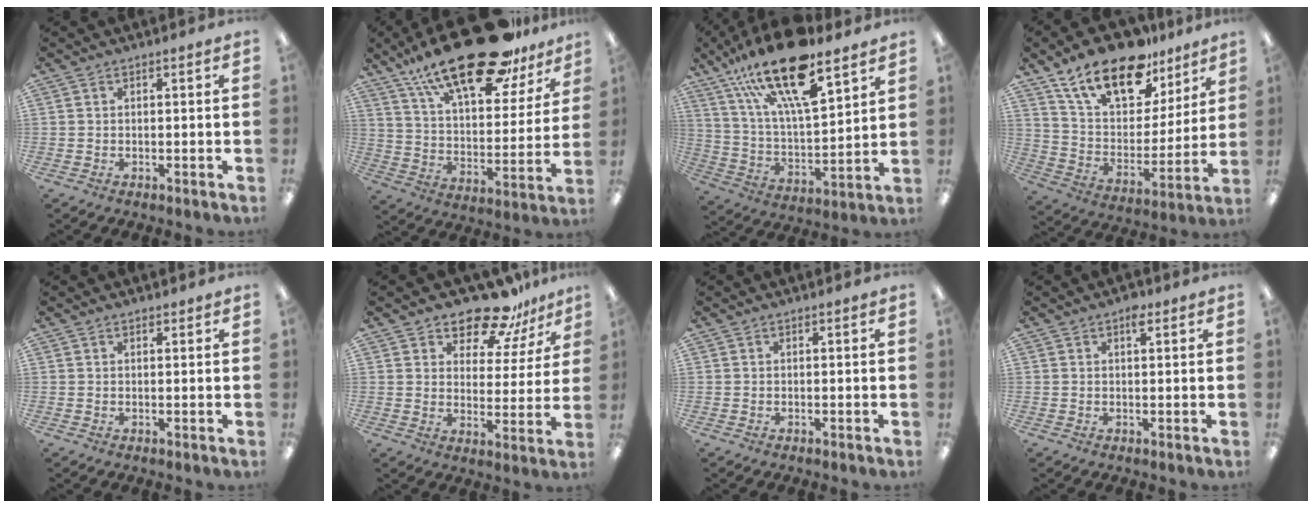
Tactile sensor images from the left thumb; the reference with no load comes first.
{"total": 25.4, "force": [18.3, 8.7, 15.4], "torque": [-0.253, -0.112, 0.309]}
{"total": 23.1, "force": [15.7, 7.2, 15.3], "torque": [-0.277, -0.092, 0.267]}
{"total": 20.6, "force": [14.4, 9.6, 11.1], "torque": [-0.201, -0.083, 0.257]}
{"total": 1.2, "force": [0.7, 0.6, 0.7], "torque": [-0.014, 0.001, 0.014]}
{"total": 14.4, "force": [11.1, 6.1, 7.0], "torque": [-0.104, -0.065, 0.194]}
{"total": 0.0}
{"total": 2.5, "force": [1.4, 1.0, 1.8], "torque": [-0.015, -0.007, 0.018]}